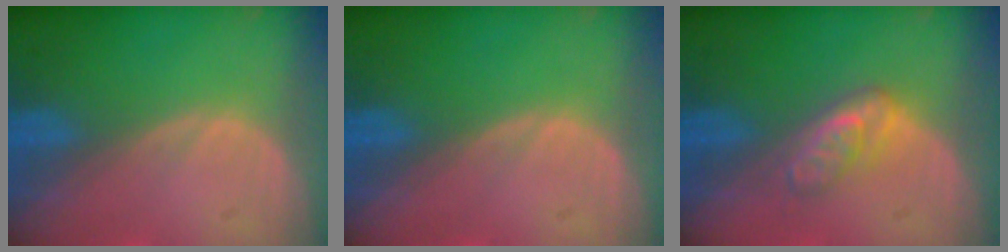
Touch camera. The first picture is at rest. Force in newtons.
{"total": 0.0}
{"total": 4.8, "press": 4.2, "slide": 2.3}